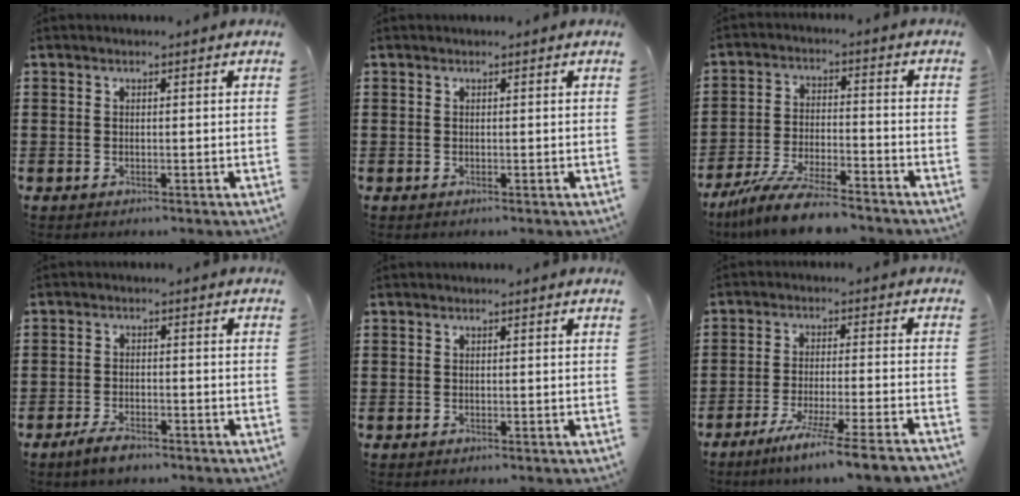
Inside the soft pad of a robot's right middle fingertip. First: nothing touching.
{"total": 0.0}
{"total": 8.6, "force": [-7.6, 0.8, 4.0], "torque": [-0.080, 0.004, -0.143]}
{"total": 2.8, "force": [-2.2, 0.7, 1.5], "torque": [-0.035, 0.002, -0.043]}
{"total": 0.0}
{"total": 6.4, "force": [-5.3, -1.2, 3.3], "torque": [-0.056, -0.020, -0.100]}